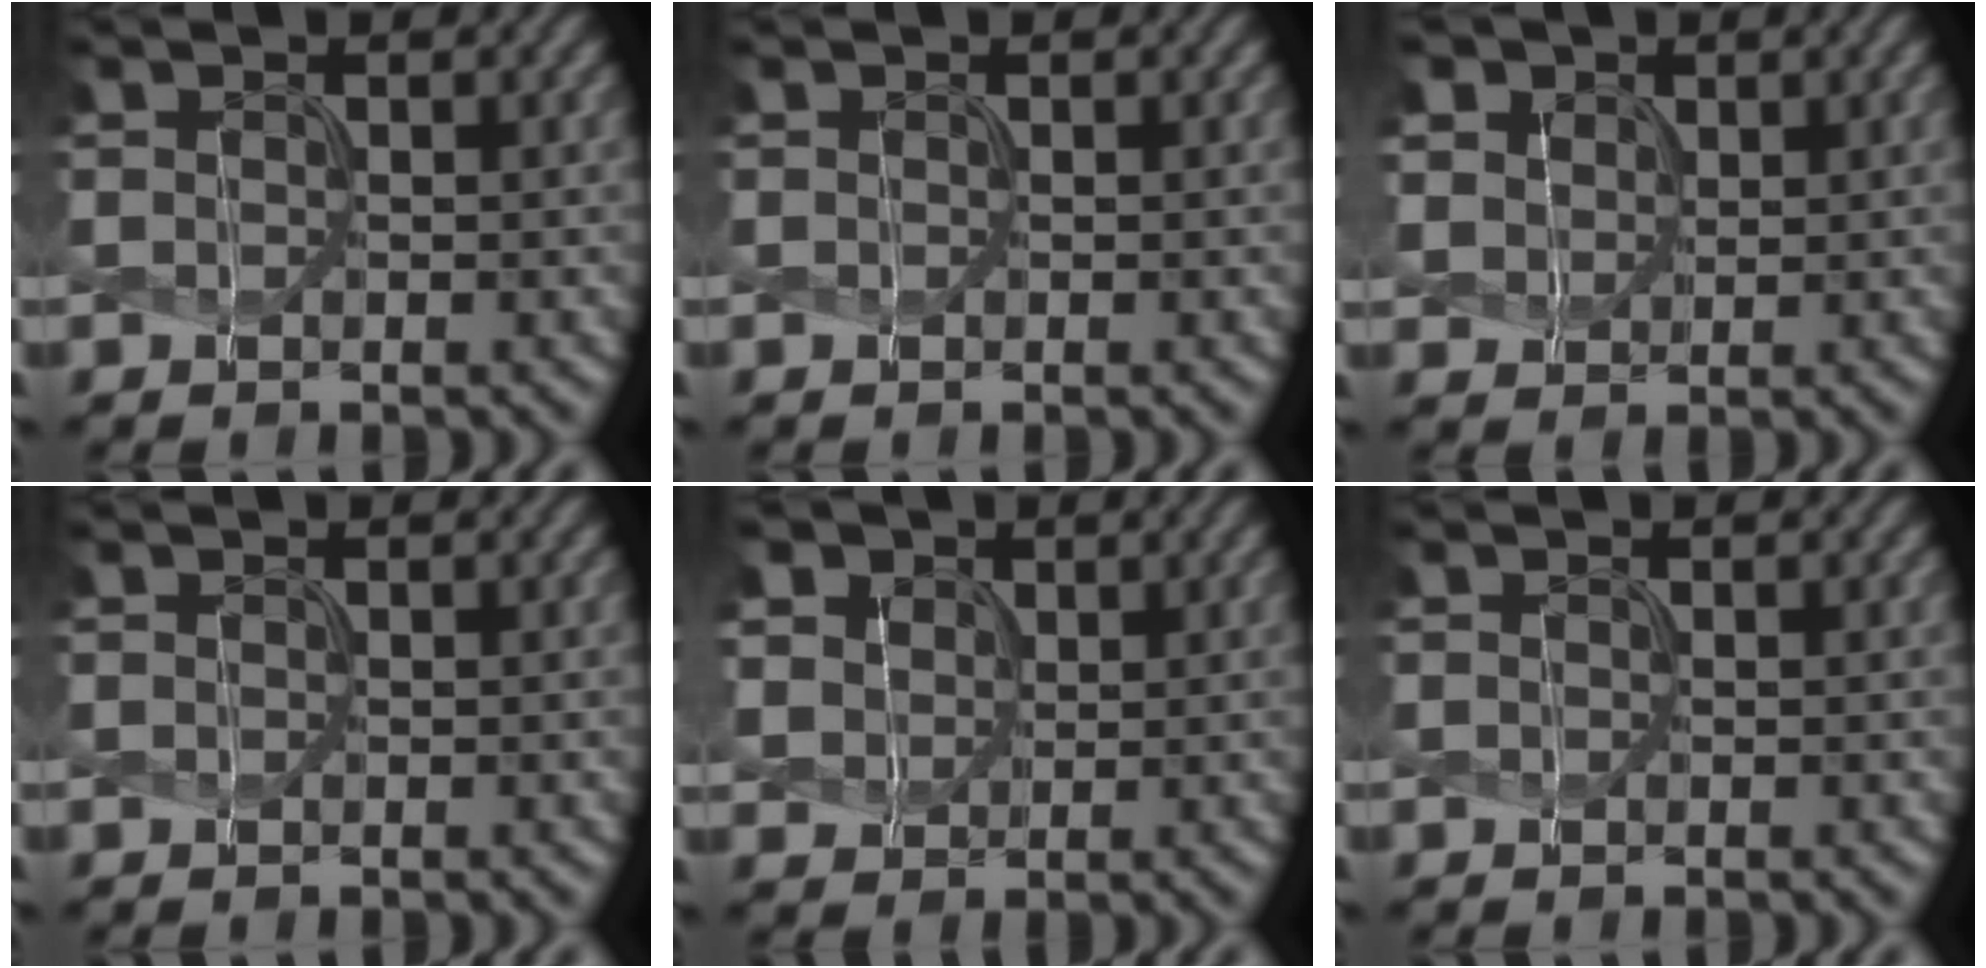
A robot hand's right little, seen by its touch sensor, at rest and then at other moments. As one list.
[{"total": 0.0}, {"total": 5.7, "force": [3.1, 4.2, 2.3], "torque": [-0.086, 0.005, 0.056]}, {"total": 0.0}, {"total": 6.5, "force": [3.5, 4.8, 2.7], "torque": [-0.095, 0.008, 0.060]}, {"total": 0.0}]